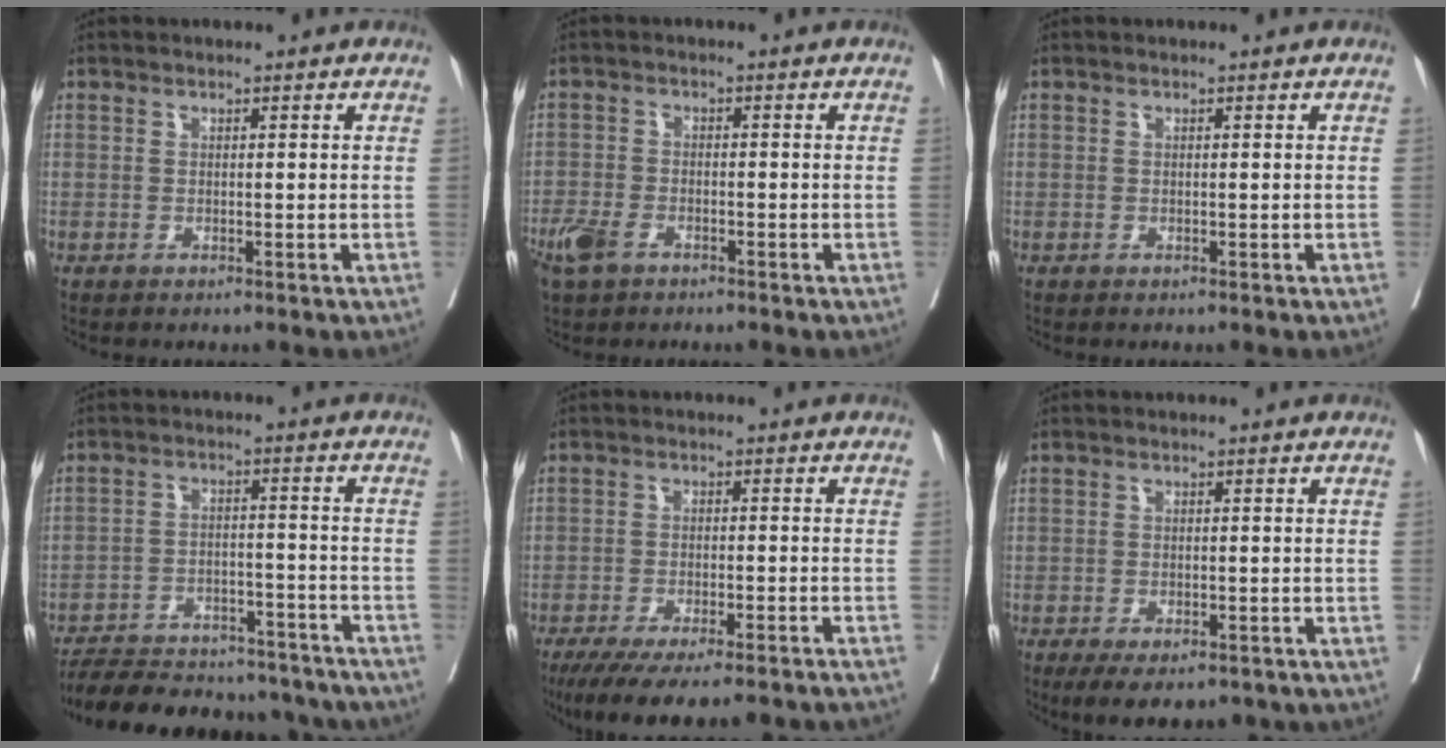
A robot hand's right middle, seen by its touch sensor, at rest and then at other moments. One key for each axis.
{"total": 5.1, "fx": -3.3, "fy": 2.6, "fz": 2.9, "tx": -0.064, "ty": -0.005, "tz": -0.061}
{"total": 0.0}
{"total": 23.7, "fx": -21.4, "fy": 6.3, "fz": 8.1, "tx": -0.141, "ty": -0.008, "tz": -0.289}
{"total": 16.4, "fx": -14.0, "fy": 1.8, "fz": 8.4, "tx": -0.106, "ty": -0.029, "tz": -0.193}
{"total": 8.1, "fx": -5.9, "fy": 3.4, "fz": 4.5, "tx": -0.055, "ty": -0.005, "tz": -0.081}